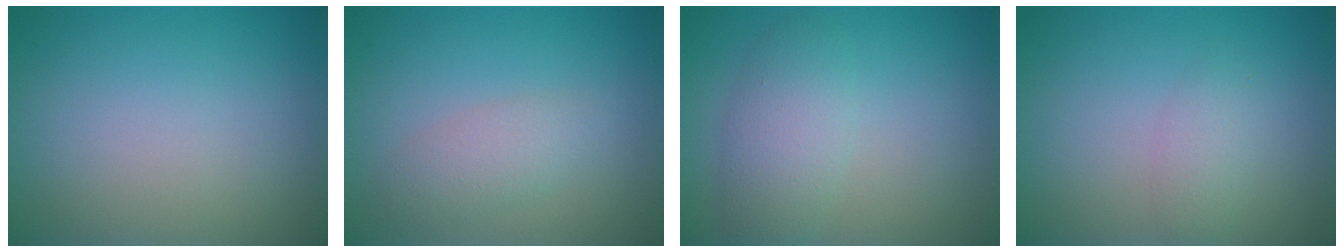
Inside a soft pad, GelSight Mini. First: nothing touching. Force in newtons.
{"total": 2.3, "press": 2.3, "slide": 0.1}
{"total": 3.5, "press": 3.5, "slide": 0.2}
{"total": 1.6, "press": 1.6, "slide": 0.1}